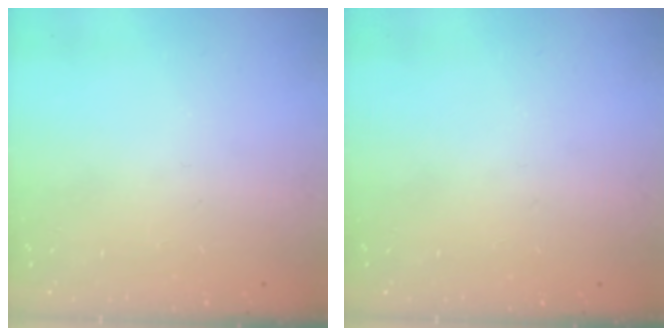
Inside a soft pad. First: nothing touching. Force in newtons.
{"total": 0.0}